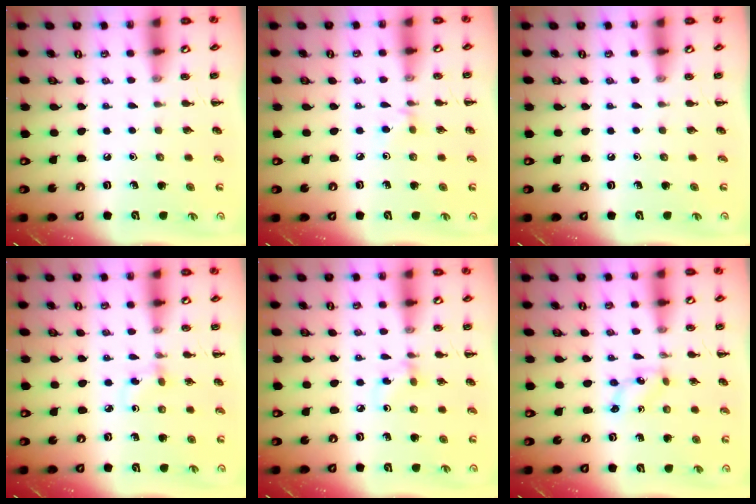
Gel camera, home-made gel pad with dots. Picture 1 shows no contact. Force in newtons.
{"total": 3.2, "press": 3.0, "slide": 1.2}
{"total": 0.0}
{"total": 2.5, "press": 2.2, "slide": 1.1}
{"total": 2.8, "press": 2.6, "slide": 1.1}
{"total": 1.2, "press": 1.2, "slide": 0.1}